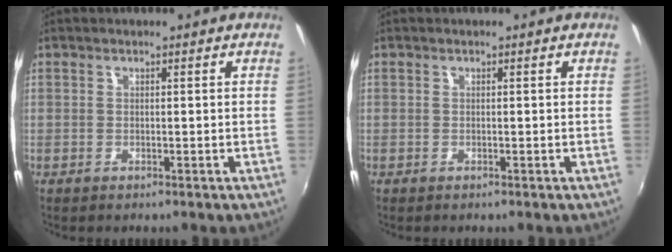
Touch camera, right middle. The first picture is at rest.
{"total": 0.0}